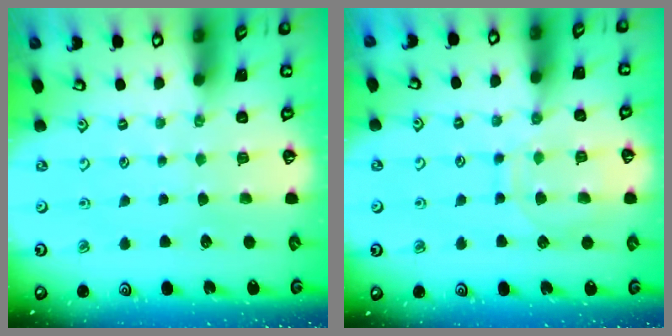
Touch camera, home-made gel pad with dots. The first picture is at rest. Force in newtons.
{"total": 10.3, "press": 10.2, "slide": 1.0}